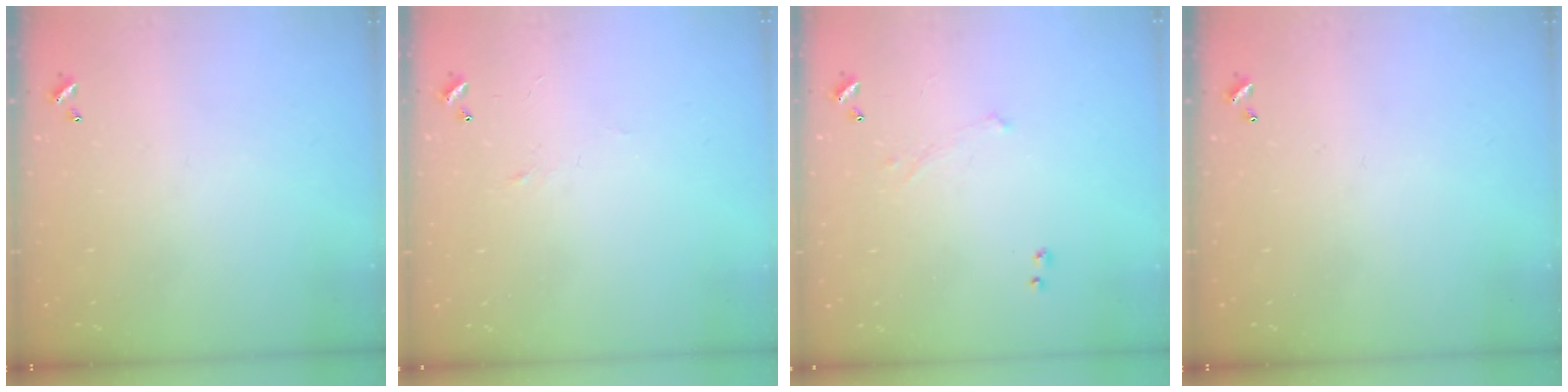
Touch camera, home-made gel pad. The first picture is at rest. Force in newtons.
{"total": 2.9, "press": 2.9, "slide": 0.4}
{"total": 1.1, "press": 0.9, "slide": 0.7}
{"total": 0.0}